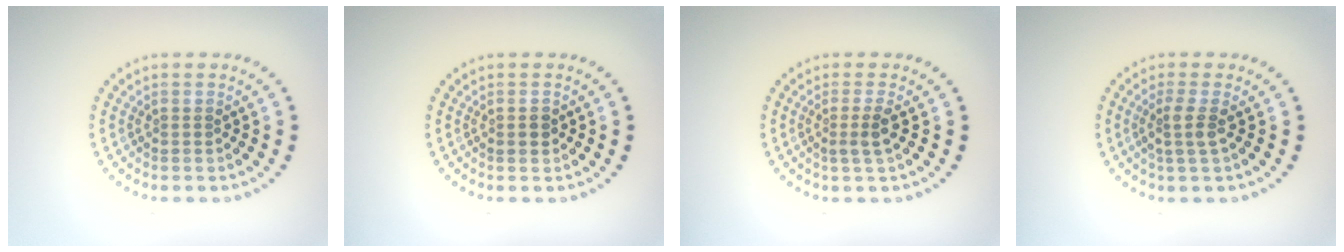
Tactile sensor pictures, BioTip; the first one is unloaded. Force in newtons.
{"total": 1.2, "press": 1.2, "slide": 0.1}
{"total": 1.7, "press": 1.3, "slide": 1.1}
{"total": 2.0, "press": 1.5, "slide": 1.3}